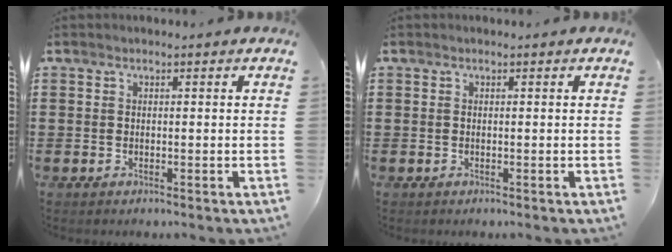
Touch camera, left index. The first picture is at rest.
{"total": 0.0}